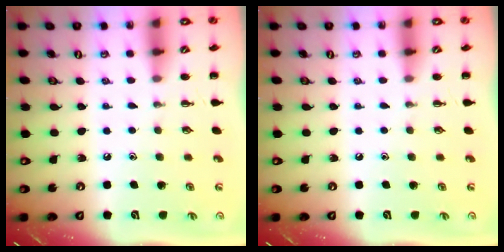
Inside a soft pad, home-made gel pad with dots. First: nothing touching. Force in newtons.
{"total": 0.0}